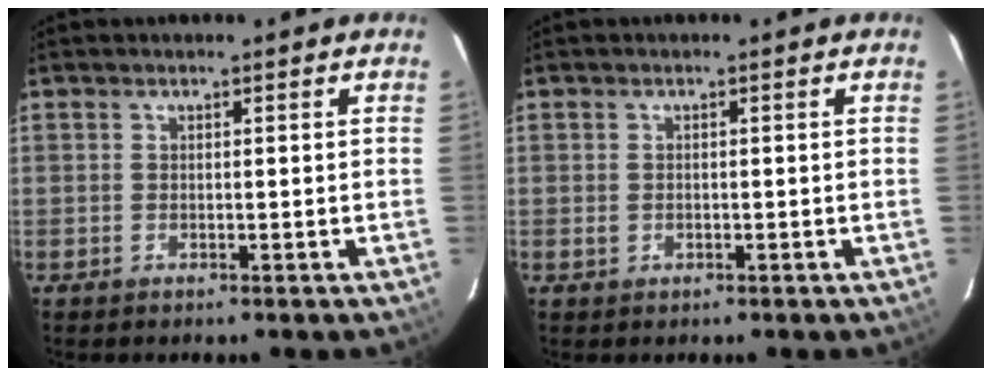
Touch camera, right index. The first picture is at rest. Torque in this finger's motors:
{"motor_torque": [-0.10, 0.02, -0.02, 0.00]}